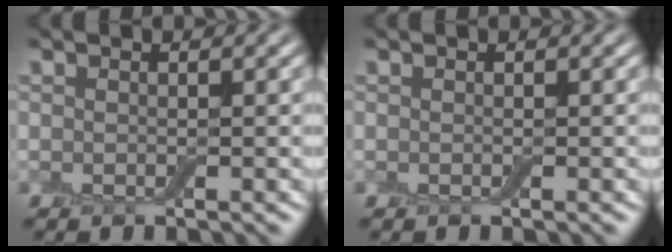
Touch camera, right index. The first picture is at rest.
{"total": 0.0}